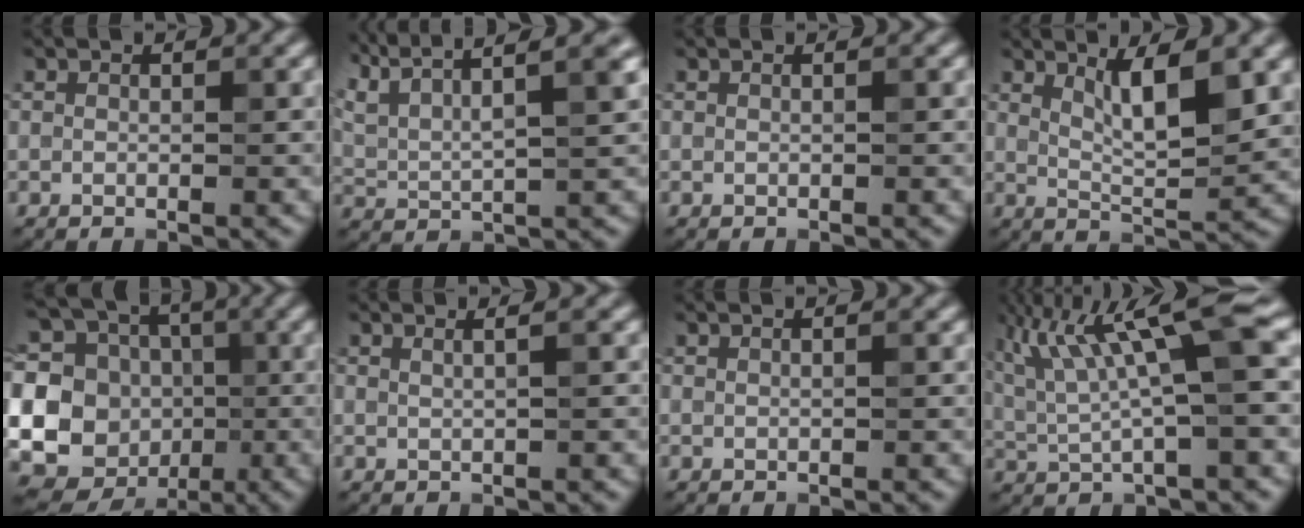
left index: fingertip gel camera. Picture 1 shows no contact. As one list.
[{"total": 10.6, "force": [7.7, 2.9, 6.6], "torque": [-0.130, 0.033, 0.100]}, {"total": 0.0}, {"total": 4.9, "force": [2.2, 1.2, 4.2], "torque": [-0.074, -0.009, 0.041]}, {"total": 18.9, "force": [-1.1, 17.8, 6.3], "torque": [-0.143, 0.018, -0.055]}, {"total": 2.7, "force": [1.4, 1.2, 2.0], "torque": [-0.004, 0.007, -0.010]}, {"total": 1.2, "force": [0.7, 0.4, 0.8], "torque": [-0.007, 0.000, 0.002]}, {"total": 9.4, "force": [3.2, 1.5, 8.7], "torque": [-0.161, 0.016, 0.061]}]